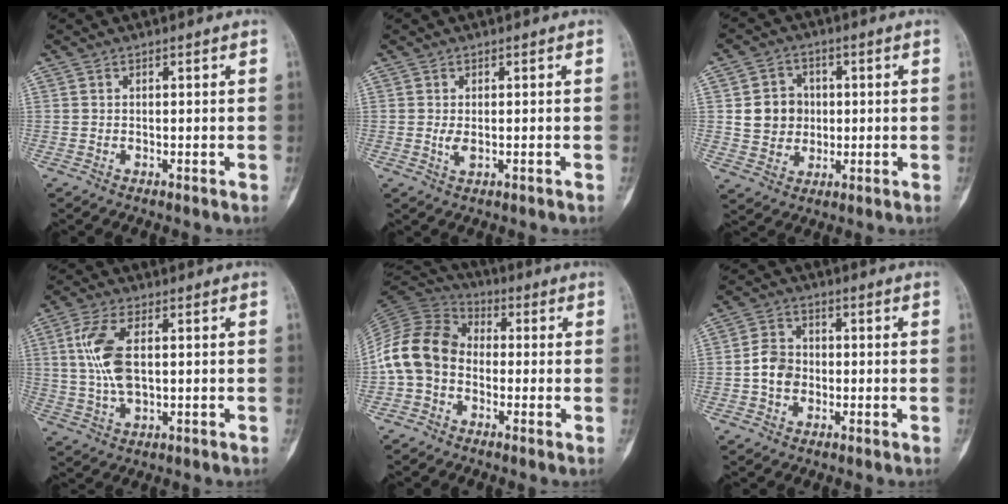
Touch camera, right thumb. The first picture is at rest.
{"total": 1.9, "force": [-0.3, 0.8, 1.7], "torque": [-0.035, -0.004, -0.004]}
{"total": 8.0, "force": [0.7, 7.3, 3.3], "torque": [-0.017, 0.004, 0.012]}
{"total": 9.5, "force": [1.1, 4.7, 8.2], "torque": [-0.178, 0.005, 0.025]}
{"total": 12.0, "force": [-1.9, 9.4, 7.1], "torque": [-0.131, 0.038, -0.051]}
{"total": 5.9, "force": [-1.1, 4.8, 3.3], "torque": [-0.044, 0.018, -0.027]}